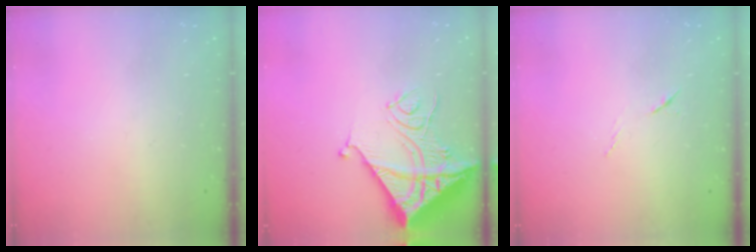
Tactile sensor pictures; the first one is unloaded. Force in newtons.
{"total": 16.7, "press": 16.6, "slide": 1.8}
{"total": 6.2, "press": 6.1, "slide": 0.9}